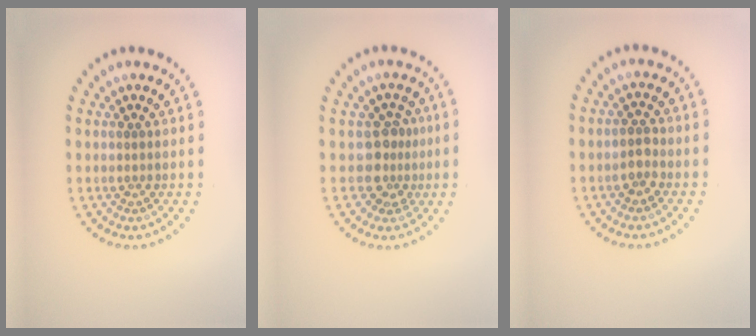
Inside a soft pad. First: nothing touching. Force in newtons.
{"total": 2.6, "press": 2.0, "slide": 1.7}
{"total": 1.5, "press": 1.4, "slide": 0.4}